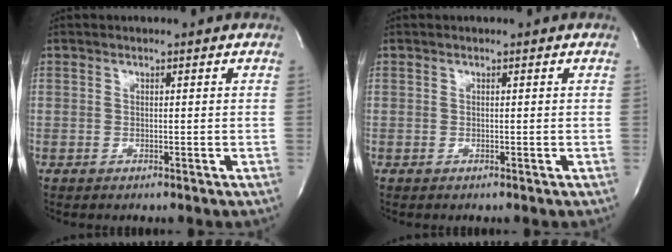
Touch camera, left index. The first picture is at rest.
{"total": 0.0}